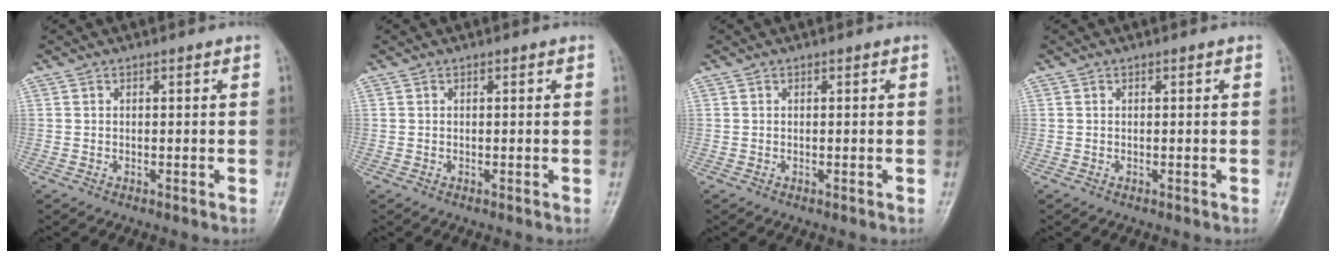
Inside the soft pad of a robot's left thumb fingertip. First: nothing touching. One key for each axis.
{"total": 0.0}
{"total": 0.0}
{"total": 0.0}